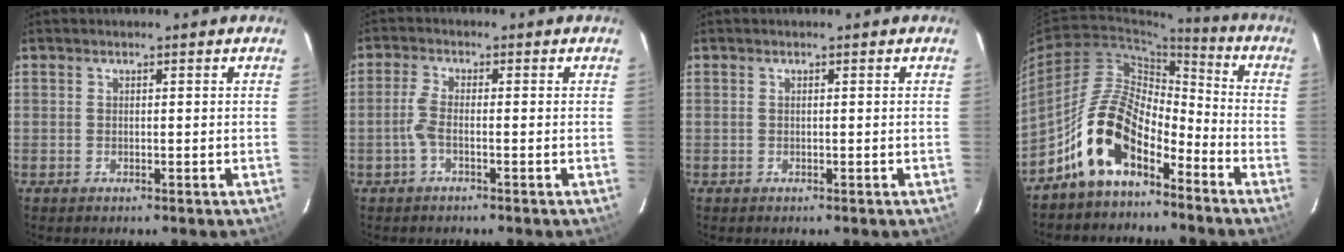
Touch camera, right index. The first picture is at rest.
{"total": 2.6, "force": [-1.2, 0.4, 2.3], "torque": [-0.060, 0.004, -0.025]}
{"total": 0.0}
{"total": 12.9, "force": [-8.2, 5.9, 8.0], "torque": [-0.151, 0.025, -0.155]}